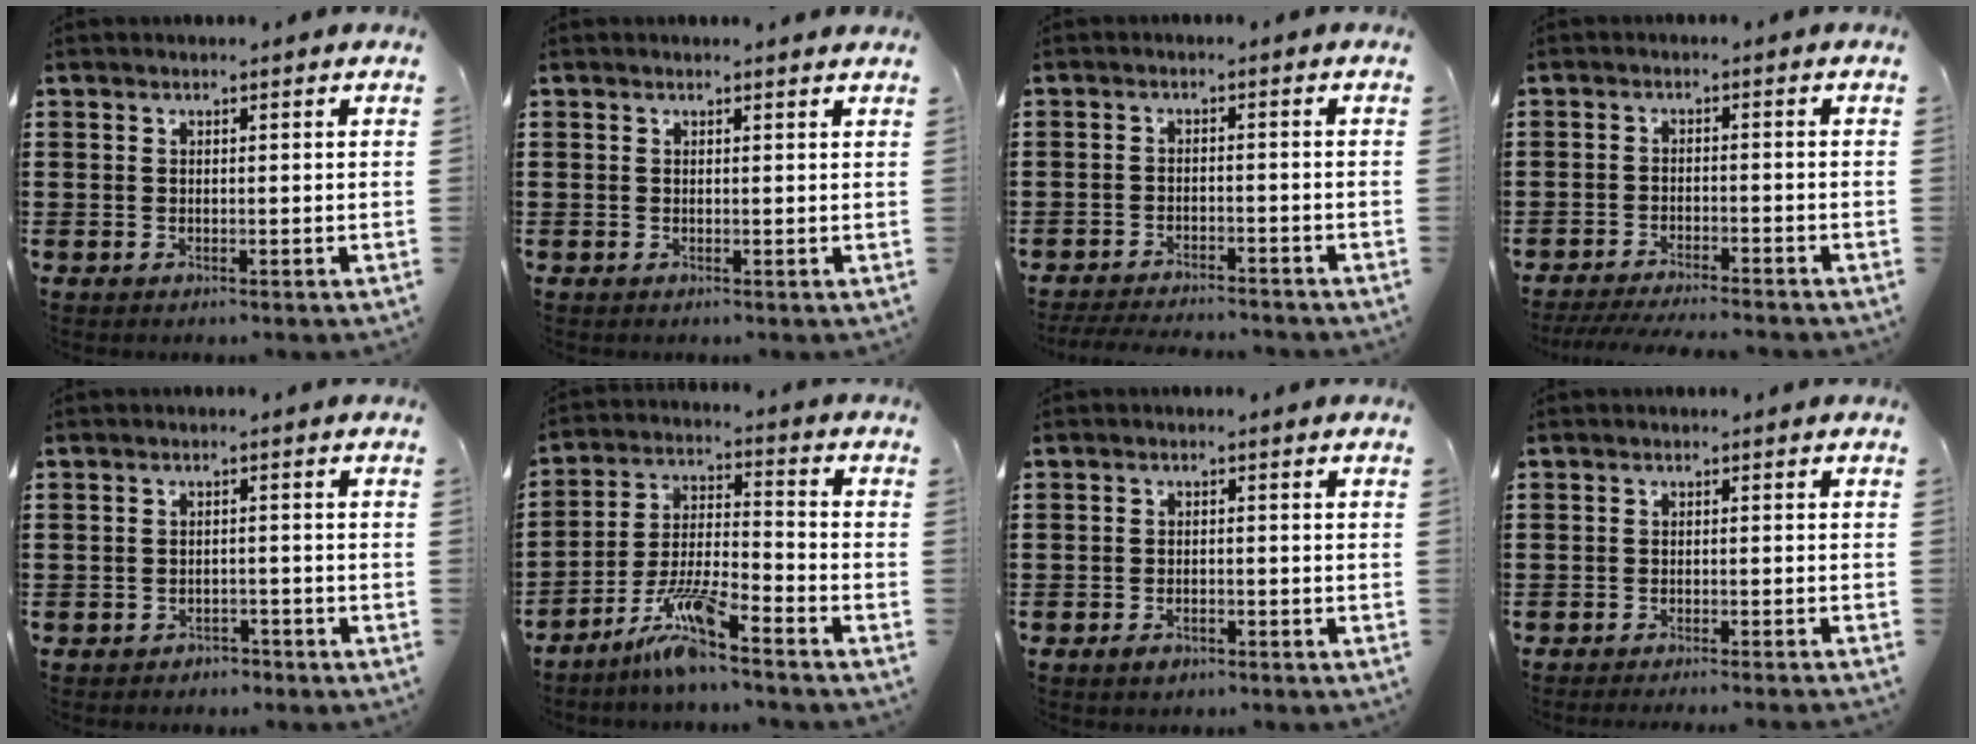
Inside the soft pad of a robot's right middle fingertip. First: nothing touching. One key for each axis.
{"total": 0.0}
{"total": 3.3, "fx": -3.2, "fy": 0.2, "fz": 0.5, "tx": -0.017, "ty": -0.001, "tz": -0.069}
{"total": 3.5, "fx": -3.4, "fy": -0.1, "fz": 0.9, "tx": -0.021, "ty": -0.005, "tz": -0.070}
{"total": 1.7, "fx": -1.6, "fy": 0.4, "fz": -0.2, "tx": -0.003, "ty": 0.003, "tz": -0.038}
{"total": 8.9, "fx": -7.1, "fy": 0.5, "fz": 5.3, "tx": -0.115, "ty": -0.006, "tz": -0.138}
{"total": 1.5, "fx": -1.1, "fy": 0.7, "fz": 0.8, "tx": -0.016, "ty": -0.001, "tz": -0.023}
{"total": 1.4, "fx": -1.3, "fy": -0.4, "fz": 0.4, "tx": -0.005, "ty": 0.002, "tz": -0.025}